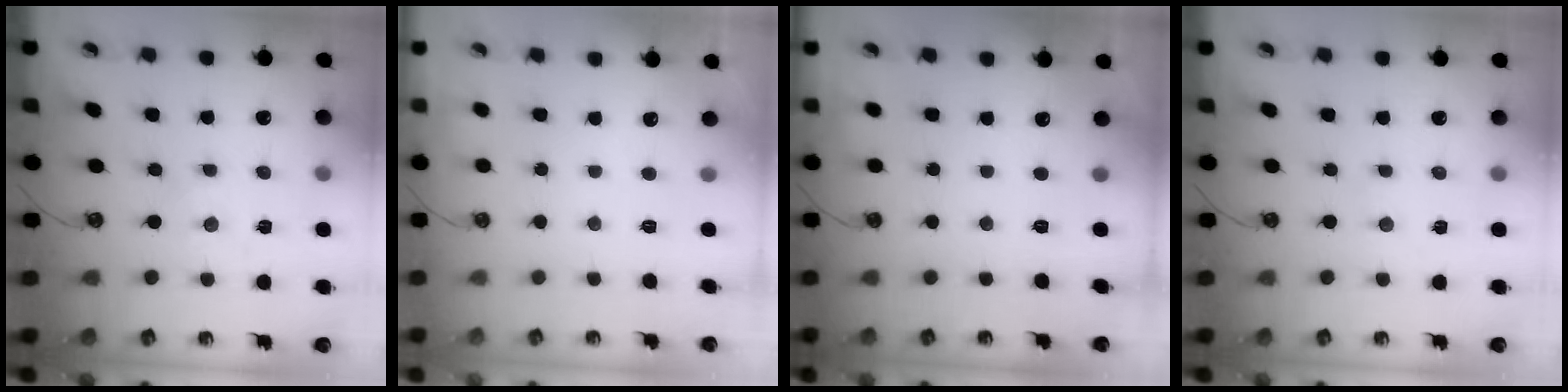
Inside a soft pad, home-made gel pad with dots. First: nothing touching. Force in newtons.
{"total": 0.0}
{"total": 0.0}
{"total": 1.0, "press": 1.0, "slide": 0.2}